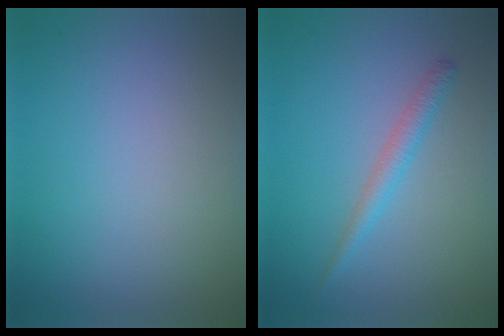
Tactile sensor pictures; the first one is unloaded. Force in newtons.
{"total": 1.7, "press": 1.7, "slide": 0.1}